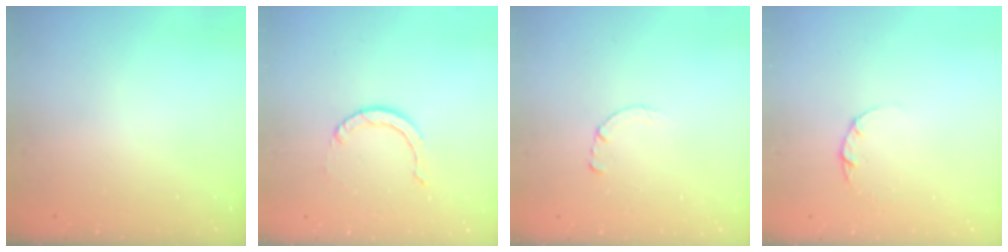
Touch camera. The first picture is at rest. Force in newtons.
{"total": 0.9, "press": 0.9, "slide": 0.1}
{"total": 0.7, "press": 0.6, "slide": 0.1}
{"total": 2.2, "press": 2.2, "slide": 0.3}